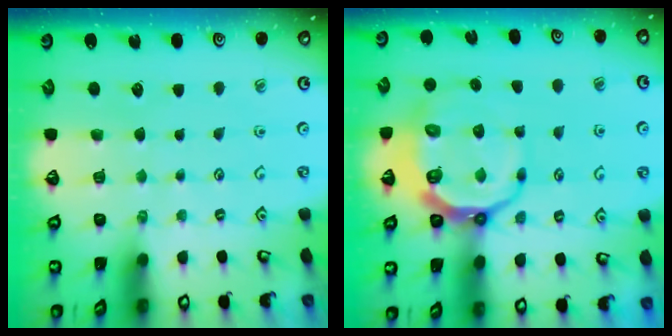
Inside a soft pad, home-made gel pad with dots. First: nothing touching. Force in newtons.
{"total": 11.5, "press": 10.8, "slide": 3.9}